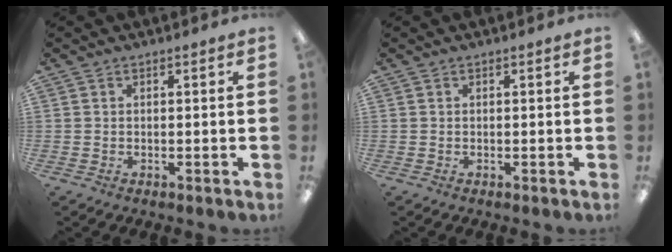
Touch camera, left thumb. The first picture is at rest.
{"total": 0.0}